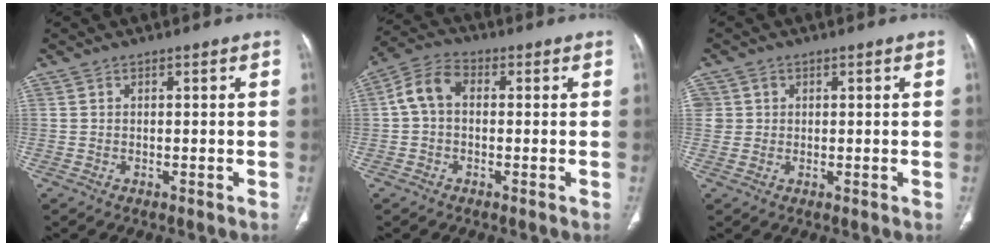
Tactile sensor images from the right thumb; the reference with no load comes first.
{"total": 6.6, "force": [0.5, 4.6, 4.7], "torque": [-0.087, 0.020, -0.003]}
{"total": 2.5, "force": [0.5, 2.4, 0.3], "torque": [0.014, 0.002, 0.009]}